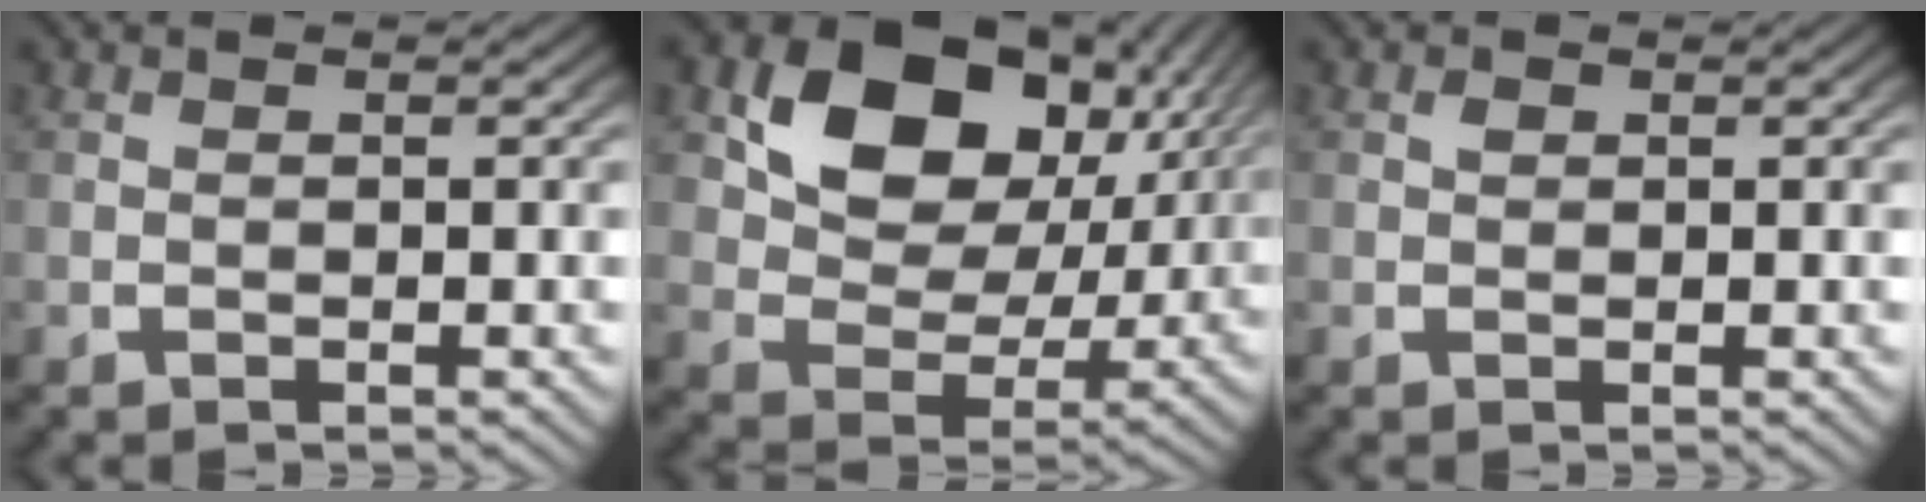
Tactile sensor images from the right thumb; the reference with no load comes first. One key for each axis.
{"total": 14.9, "fx": 4.8, "fy": 10.2, "fz": 9.8, "tx": -0.173, "ty": 0.015, "tz": 0.065}
{"total": 0.6, "fx": 0.3, "fy": 0.5, "fz": 0.2, "tx": 0.002, "ty": -0.001, "tz": 0.008}